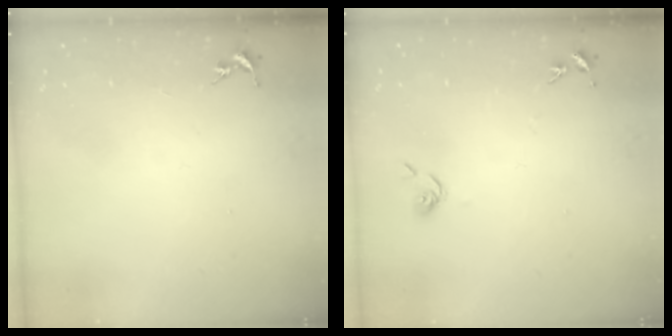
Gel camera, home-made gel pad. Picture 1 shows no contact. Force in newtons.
{"total": 6.3, "press": 6.3, "slide": 0.5}